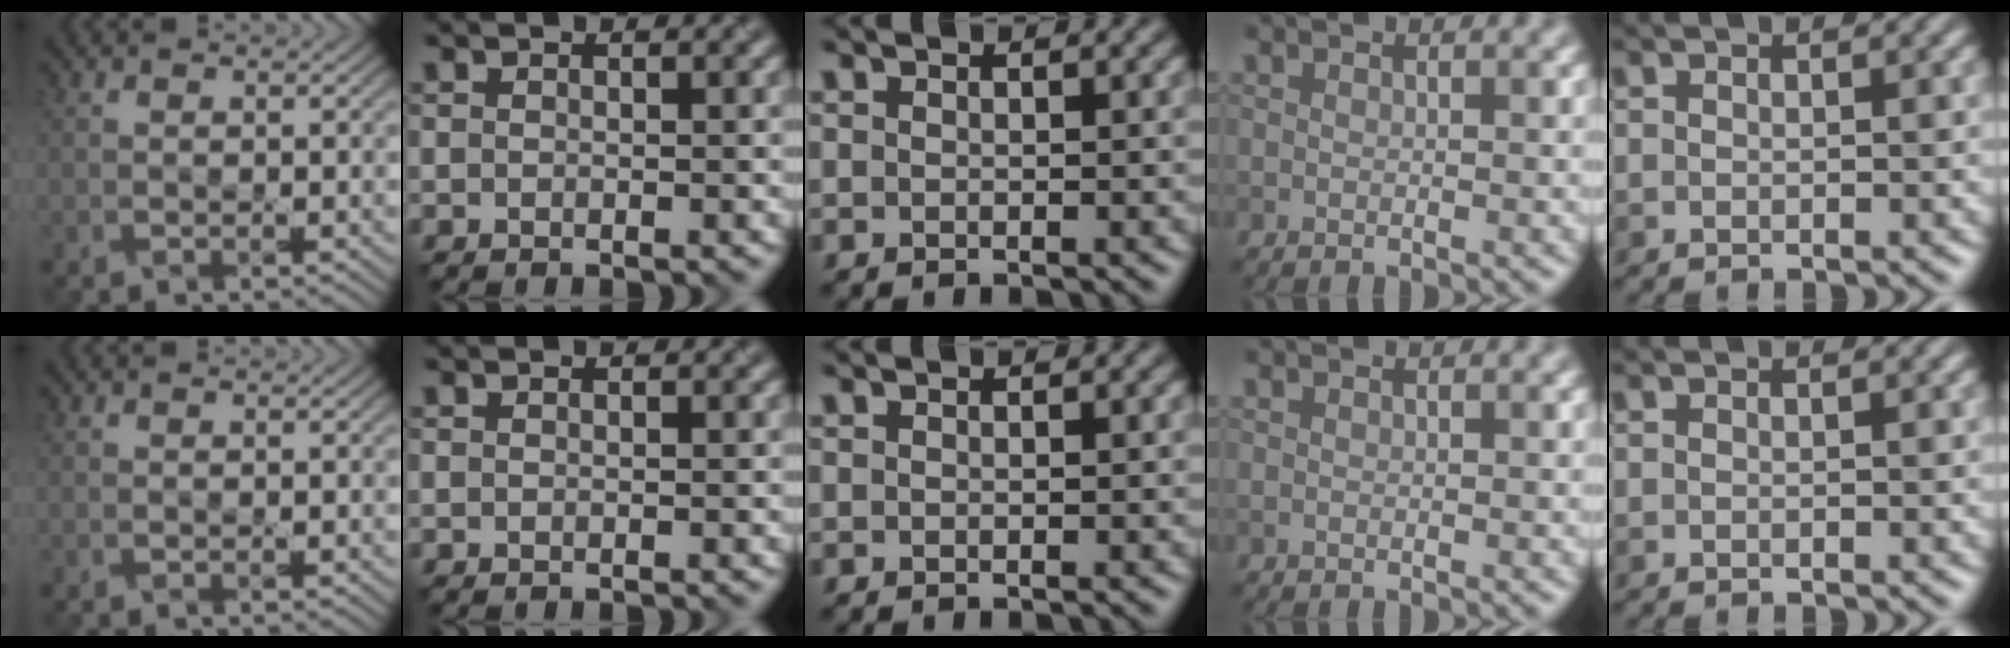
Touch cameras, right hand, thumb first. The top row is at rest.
{}